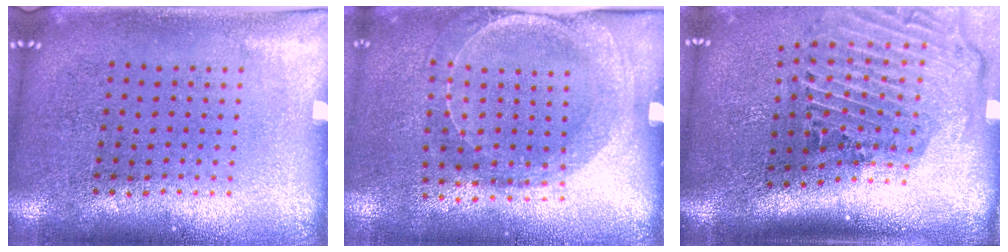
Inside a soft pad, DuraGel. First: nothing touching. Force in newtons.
{"total": 1.5, "press": 1.4, "slide": 0.4}
{"total": 2.9, "press": 2.0, "slide": 2.1}